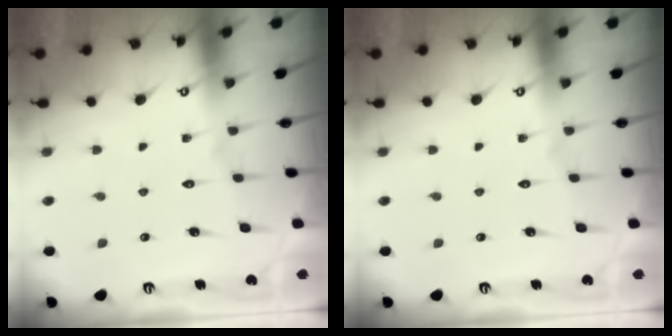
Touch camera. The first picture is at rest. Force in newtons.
{"total": 0.0}